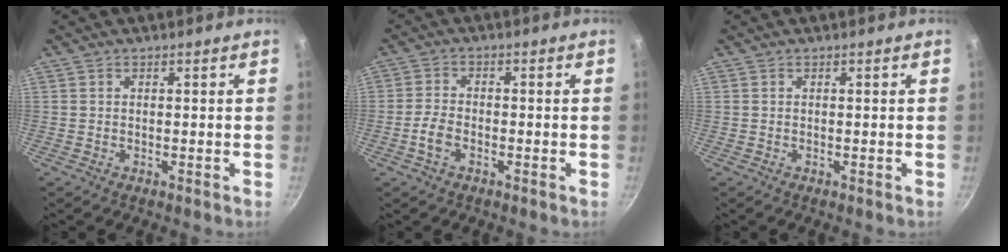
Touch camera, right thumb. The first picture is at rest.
{"total": 4.0, "force": [-1.6, 2.4, 2.7], "torque": [-0.058, 0.017, -0.034]}
{"total": 0.0}